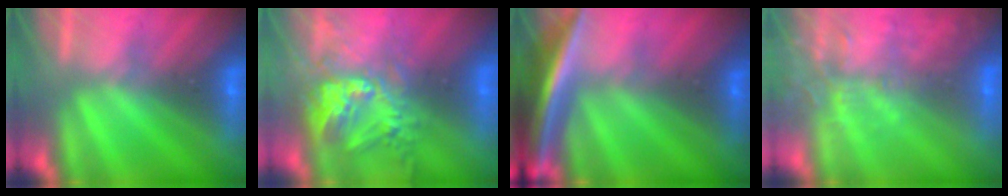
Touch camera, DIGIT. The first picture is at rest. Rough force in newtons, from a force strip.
{"total": 9.6}
{"total": 5.7}
{"total": 7.0}